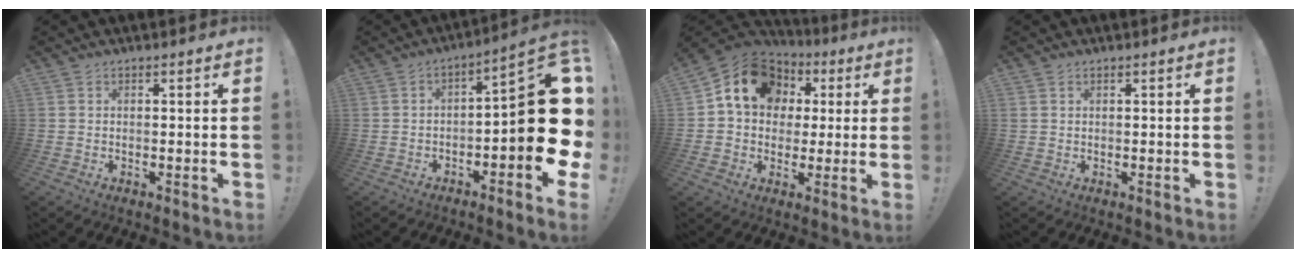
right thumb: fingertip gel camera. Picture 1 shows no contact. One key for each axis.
{"total": 16.8, "fx": -2.3, "fy": 4.6, "fz": 16.0, "tx": -0.197, "ty": 0.008, "tz": -0.036}
{"total": 15.4, "fx": 5.1, "fy": 12.2, "fz": 8.0, "tx": -0.114, "ty": -0.014, "tz": 0.100}
{"total": 0.8, "fx": 0.5, "fy": 0.6, "fz": 0.3, "tx": -0.006, "ty": 0.002, "tz": 0.010}